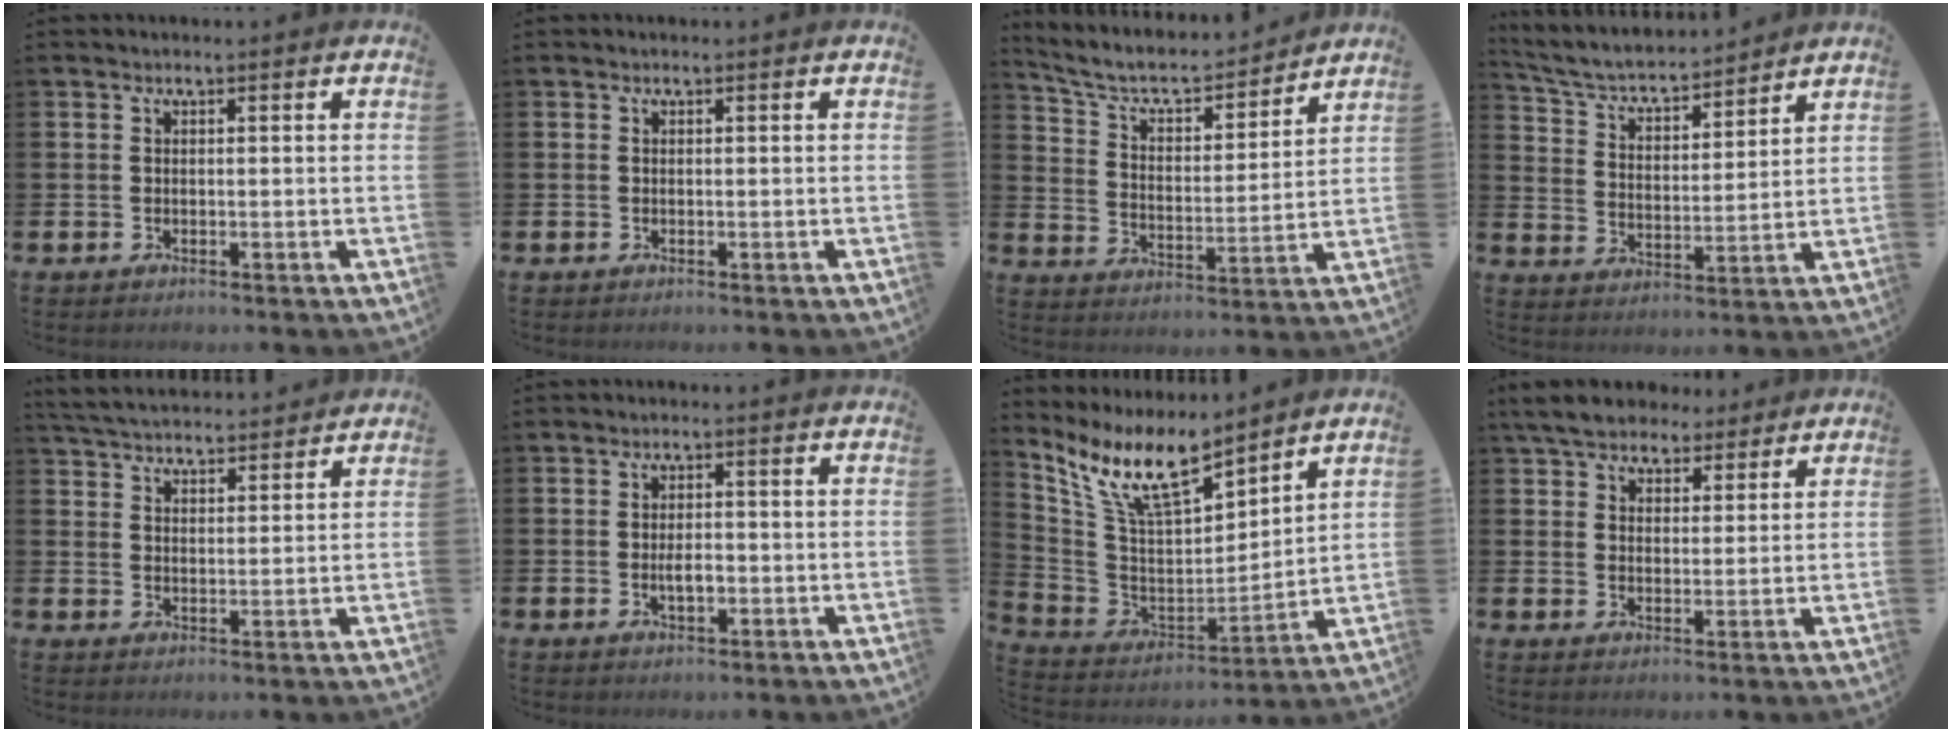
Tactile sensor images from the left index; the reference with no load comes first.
{"total": 0.0}
{"total": 6.9, "force": [6.2, 2.0, 2.2], "torque": [-0.083, -0.045, 0.105]}
{"total": 5.4, "force": [5.0, 1.2, 1.6], "torque": [-0.064, -0.039, 0.081]}
{"total": 4.7, "force": [4.7, 0.5, 0.2], "torque": [-0.030, -0.024, 0.085]}
{"total": 2.4, "force": [-0.5, 1.1, 2.1], "torque": [-0.030, -0.002, -0.012]}
{"total": 10.5, "force": [8.7, 2.8, 5.2], "torque": [-0.145, -0.051, 0.155]}
{"total": 6.0, "force": [5.3, 2.4, 1.2], "torque": [-0.047, -0.016, 0.099]}